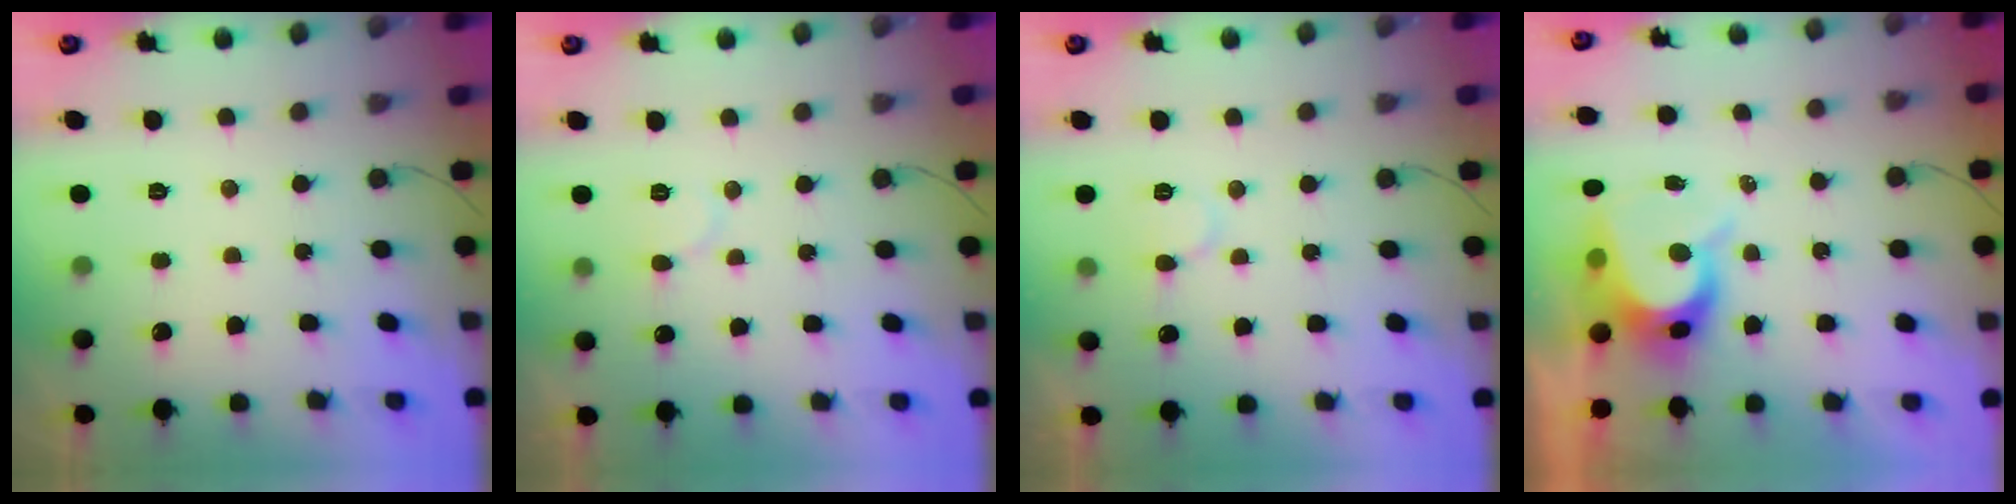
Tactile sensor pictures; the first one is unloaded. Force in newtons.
{"total": 6.7, "press": 6.7, "slide": 0.7}
{"total": 7.0, "press": 7.0, "slide": 0.2}
{"total": 7.7, "press": 7.7, "slide": 0.4}